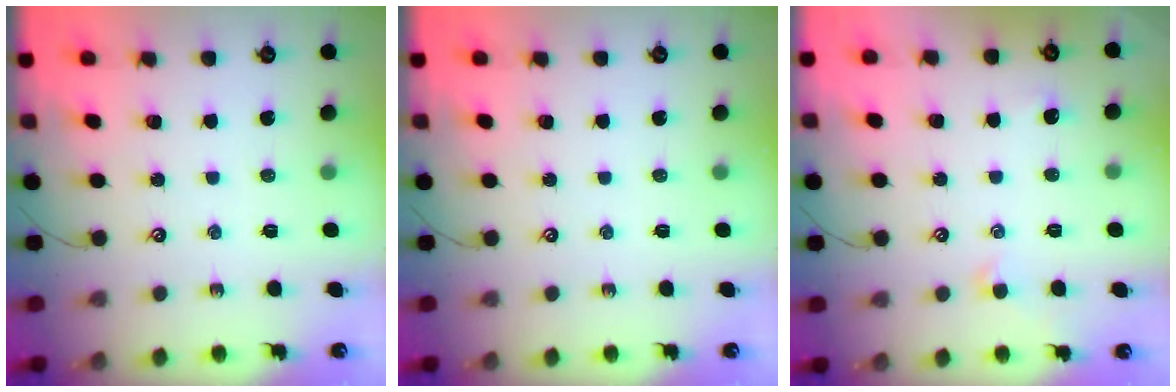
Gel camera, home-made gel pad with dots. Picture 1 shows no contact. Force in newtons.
{"total": 0.0}
{"total": 0.9, "press": 0.7, "slide": 0.6}